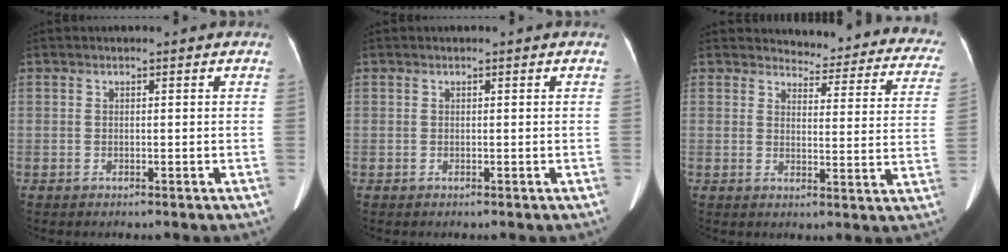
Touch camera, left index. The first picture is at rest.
{"total": 0.0}
{"total": 17.8, "force": [16.8, 4.3, 4.0], "torque": [-0.011, -0.066, 0.160]}